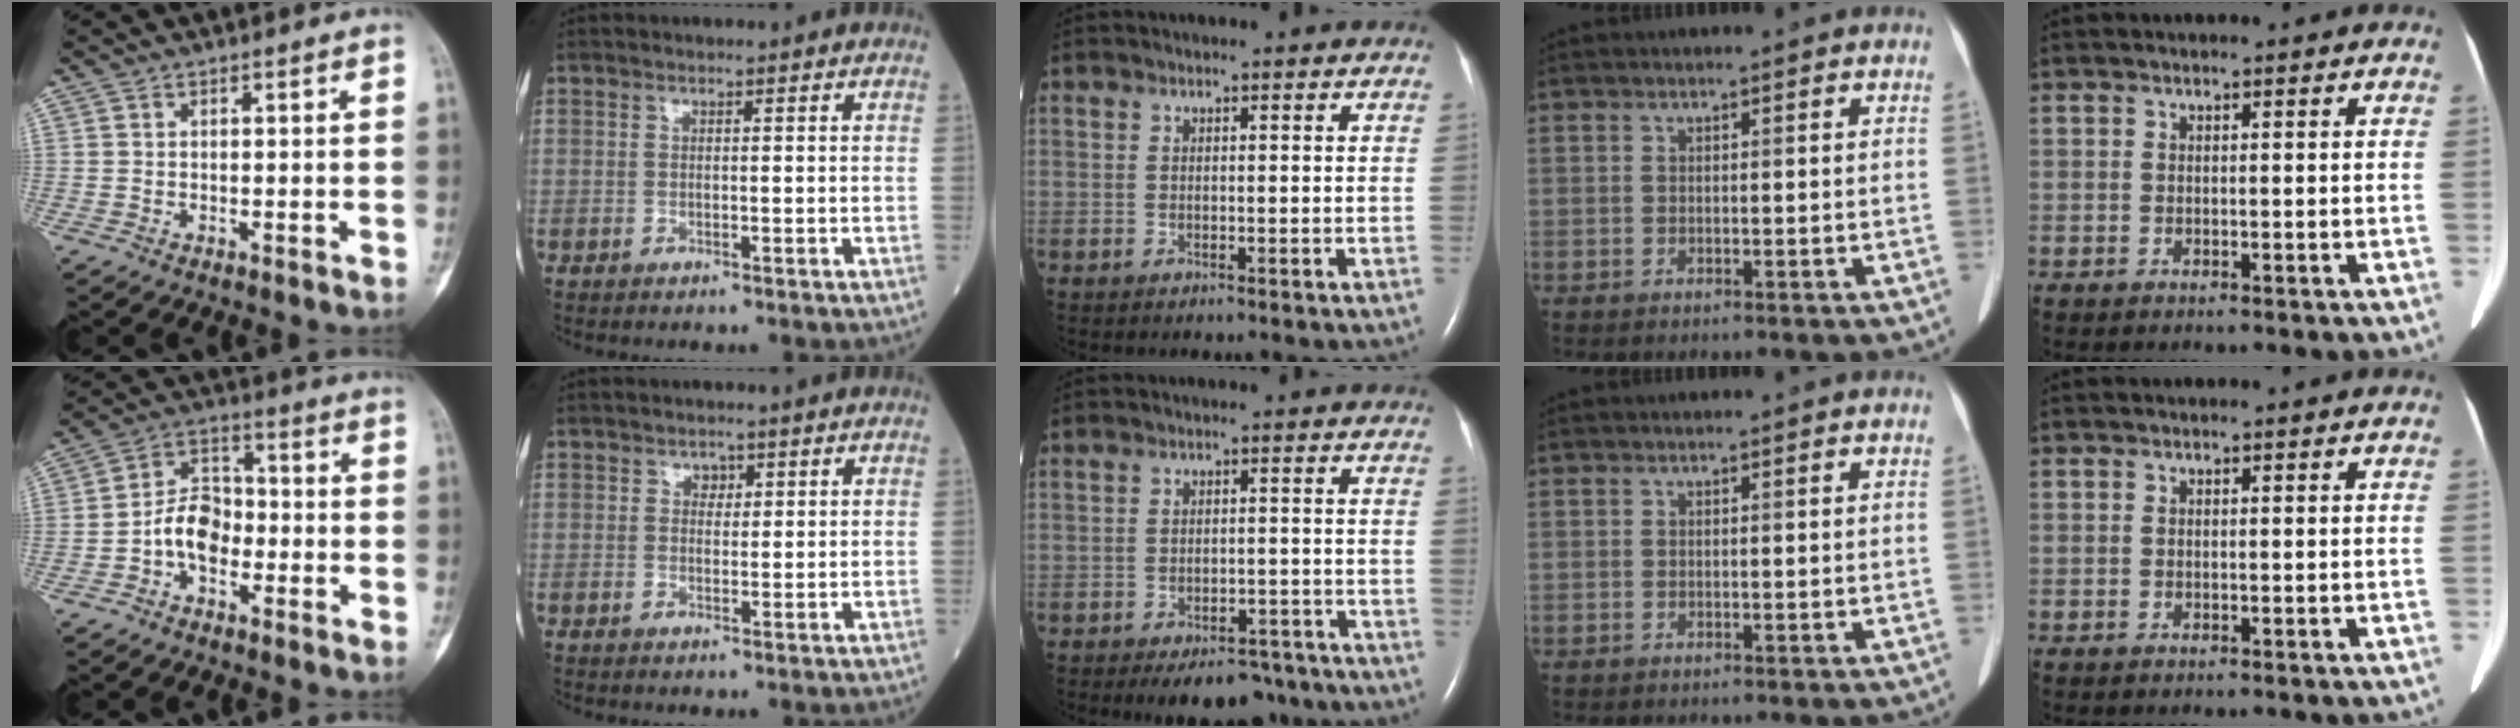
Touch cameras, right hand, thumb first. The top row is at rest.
{"thumb": {"total": 8.1, "force": [-2.6, 5.6, 5.3], "torque": [-0.076, 0.035, -0.061]}, "index": {"total": 1.4, "force": [0.7, 1.1, 0.7], "torque": [-0.003, -0.001, 0.008]}, "middle": {"total": 9.7, "force": [-7.8, 4.4, 3.7], "torque": [-0.036, 0.008, -0.101]}}